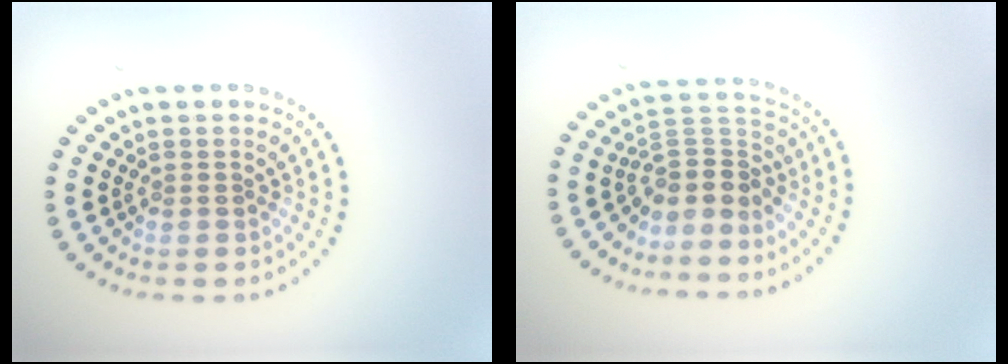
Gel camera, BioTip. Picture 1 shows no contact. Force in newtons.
{"total": 3.6, "press": 2.7, "slide": 2.4}